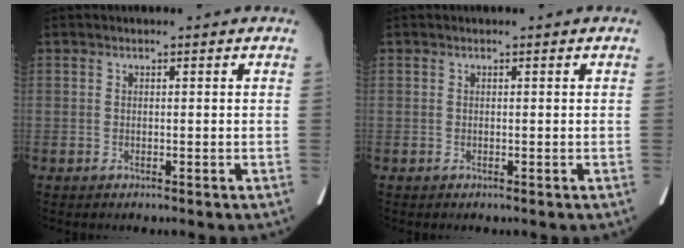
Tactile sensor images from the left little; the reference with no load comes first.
{"total": 0.0}